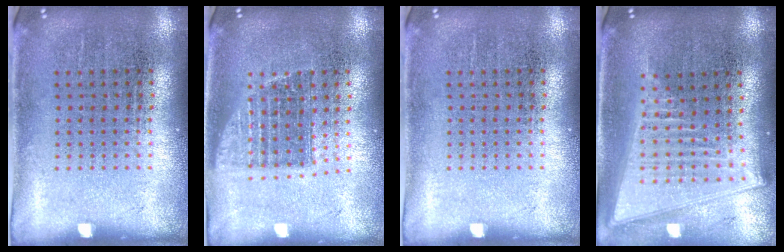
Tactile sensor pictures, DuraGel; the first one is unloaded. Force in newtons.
{"total": 1.4, "press": 1.2, "slide": 0.7}
{"total": 0.0}
{"total": 2.1, "press": 1.7, "slide": 1.1}